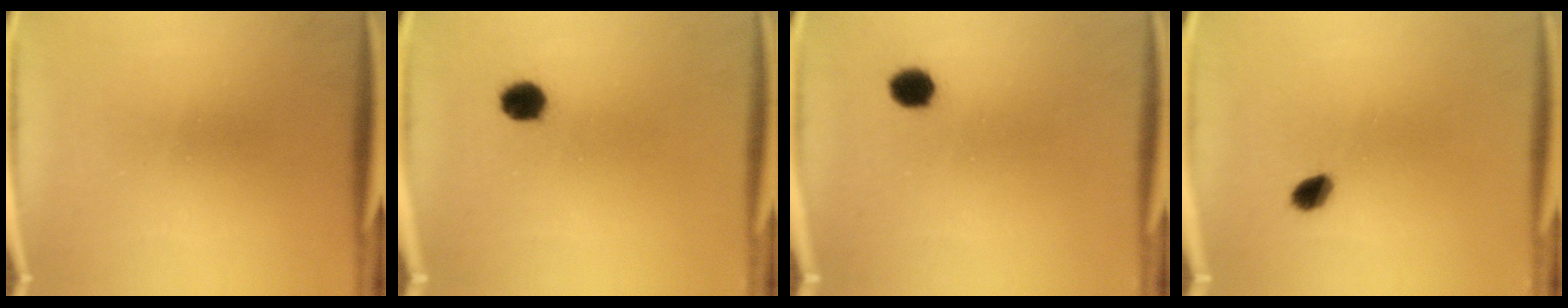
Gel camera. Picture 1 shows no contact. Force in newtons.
{"total": 3.8}
{"total": 3.9}
{"total": 2.9}